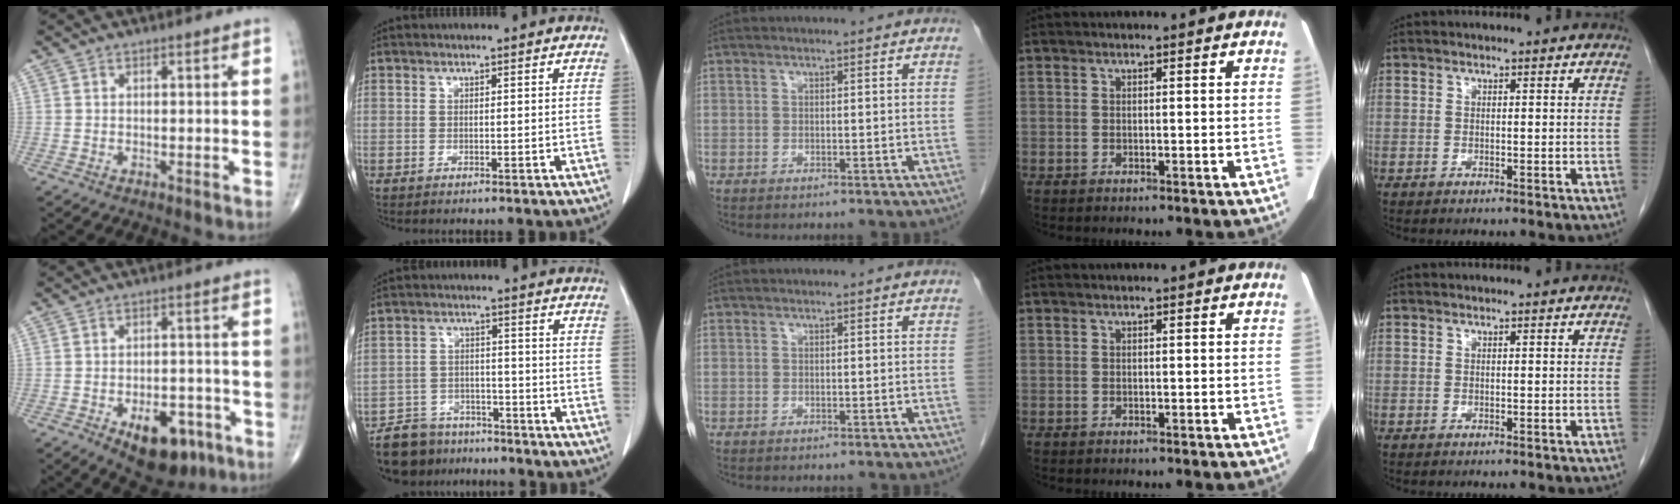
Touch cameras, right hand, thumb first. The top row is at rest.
{"thumb": {"total": 11.7, "force": [-5.8, 6.4, 7.9], "torque": [-0.083, 0.027, -0.072]}, "index": {"total": 9.4, "force": [-8.1, 4.7, 1.2], "torque": [-0.017, 0.014, -0.130]}}